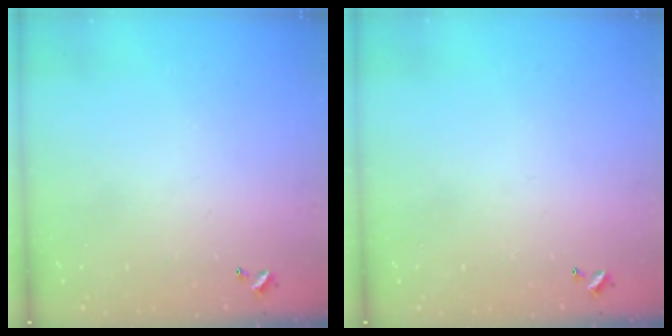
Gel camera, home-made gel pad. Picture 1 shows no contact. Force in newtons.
{"total": 0.0}